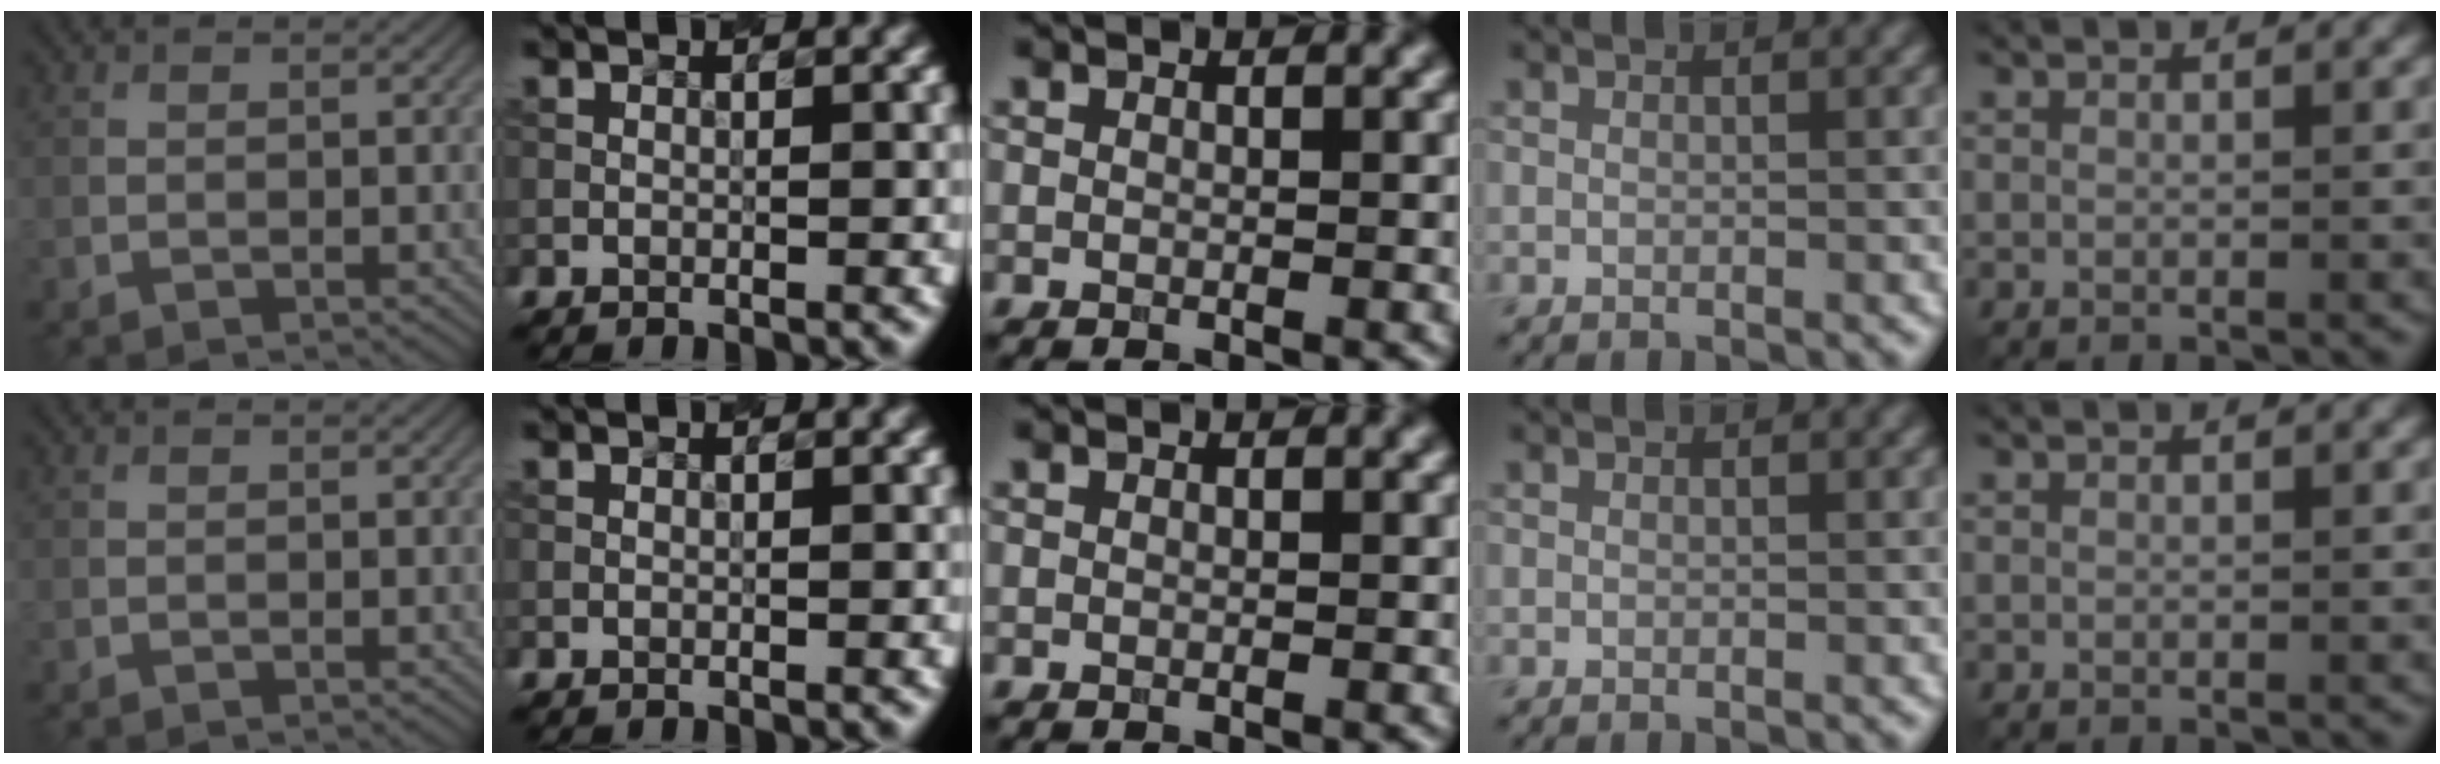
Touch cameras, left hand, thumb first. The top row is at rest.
{}